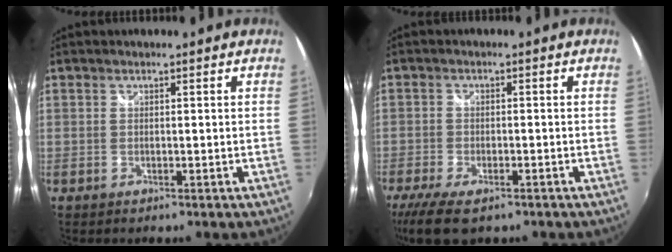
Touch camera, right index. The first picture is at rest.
{"total": 9.3, "force": [-6.6, 3.4, 5.6], "torque": [-0.139, -0.036, -0.116]}